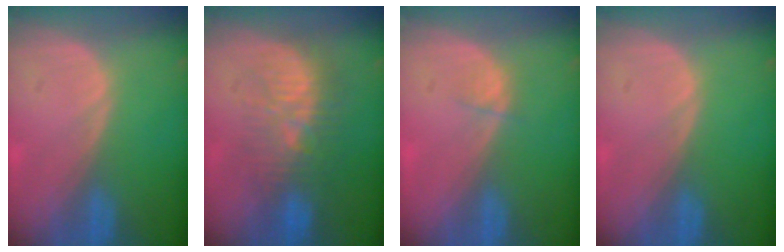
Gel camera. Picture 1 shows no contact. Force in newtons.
{"total": 9.1, "press": 8.6, "slide": 2.8}
{"total": 1.1, "press": 1.0, "slide": 0.4}
{"total": 0.0}